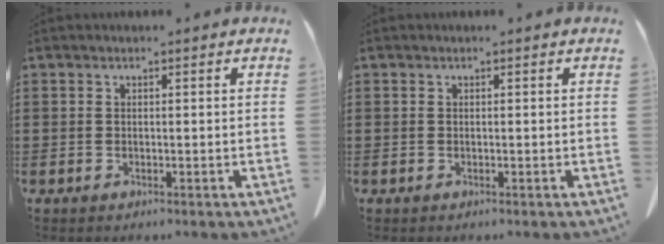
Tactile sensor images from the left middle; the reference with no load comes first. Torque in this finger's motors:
{"motor_torque": [-0.17, -0.17, -0.01, -0.01]}